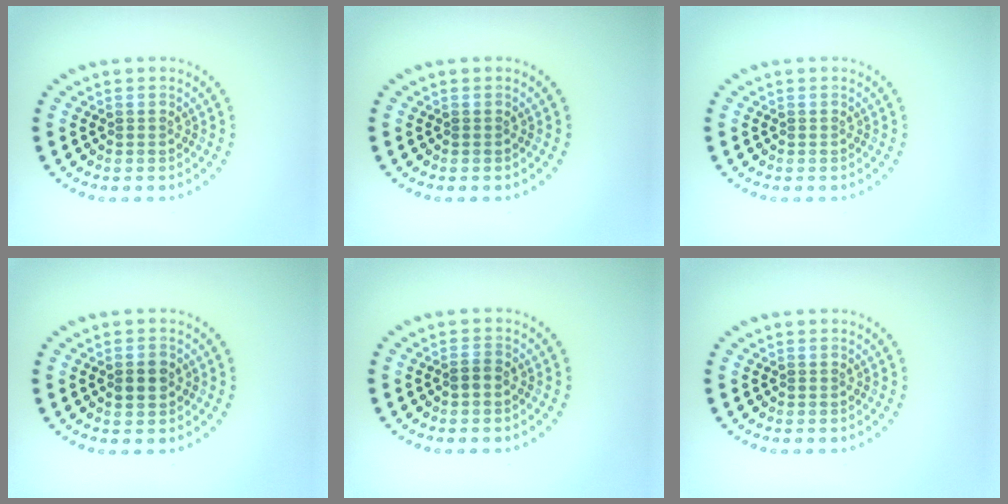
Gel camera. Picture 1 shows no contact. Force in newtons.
{"total": 0.0}
{"total": 0.0}
{"total": 2.2, "press": 2.2, "slide": 0.0}
{"total": 0.8, "press": 0.8, "slide": 0.3}
{"total": 0.0}